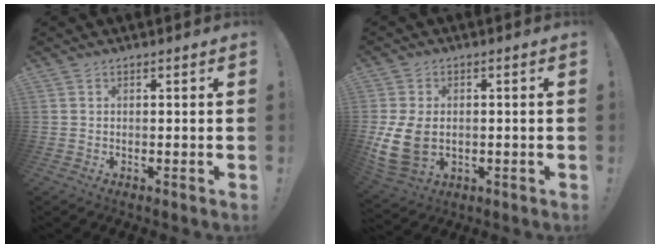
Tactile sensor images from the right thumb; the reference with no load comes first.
{"total": 10.7, "force": [-0.4, 7.7, 7.5], "torque": [-0.152, -0.004, -0.003]}